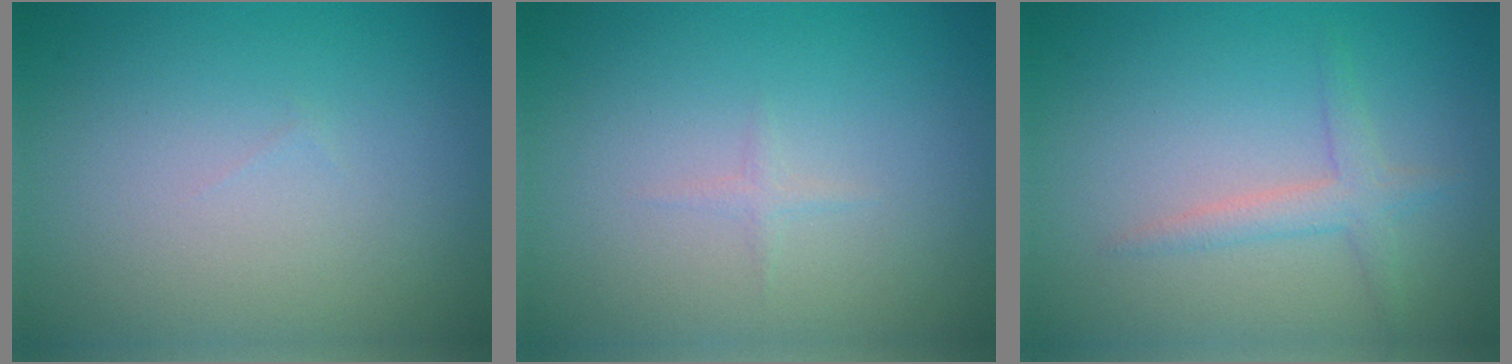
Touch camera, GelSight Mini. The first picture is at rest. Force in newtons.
{"total": 0.6, "press": 0.6, "slide": 0.0}
{"total": 2.0, "press": 2.0, "slide": 0.1}